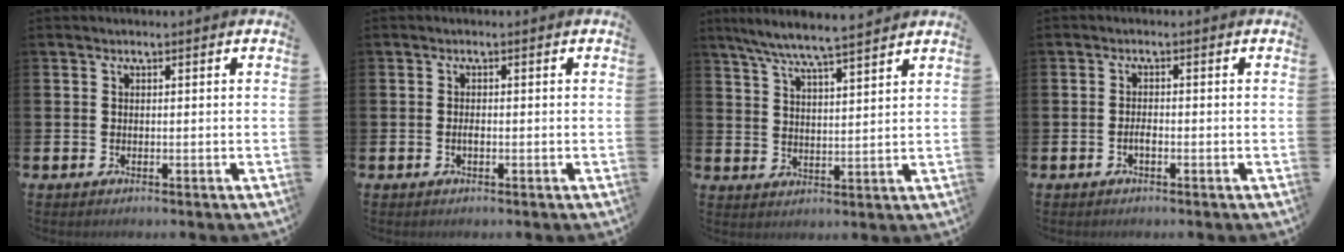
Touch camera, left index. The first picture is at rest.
{"total": 0.8, "force": [-0.3, 0.3, 0.7], "torque": [-0.019, 0.002, -0.004]}
{"total": 6.9, "force": [6.5, 0.0, 2.4], "torque": [-0.073, -0.028, 0.116]}
{"total": 1.3, "force": [-0.6, 0.4, 1.0], "torque": [-0.018, -0.001, -0.012]}